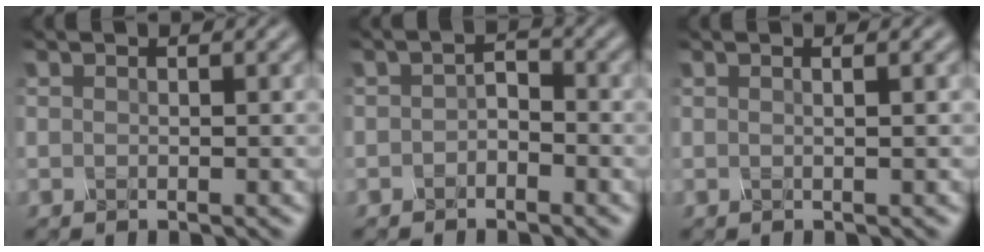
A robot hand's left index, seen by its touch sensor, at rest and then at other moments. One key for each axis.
{"total": 1.6, "fx": -0.7, "fy": 0.9, "fz": 1.1, "tx": -0.020, "ty": 0.006, "tz": -0.015}
{"total": 1.5, "fx": 0.5, "fy": 0.6, "fz": 1.2, "tx": -0.008, "ty": 0.003, "tz": -0.010}